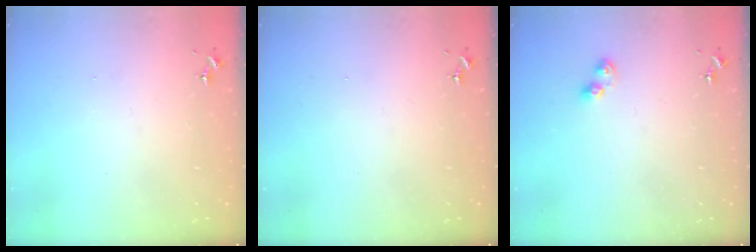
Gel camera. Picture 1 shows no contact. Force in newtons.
{"total": 0.0}
{"total": 5.3, "press": 5.2, "slide": 0.6}